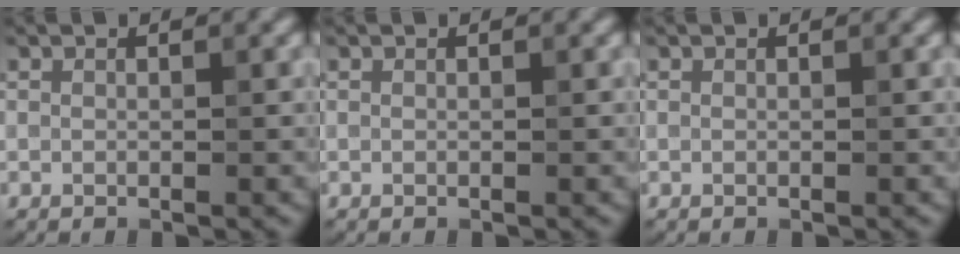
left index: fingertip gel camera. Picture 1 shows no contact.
{"total": 0.0}
{"total": 0.0}